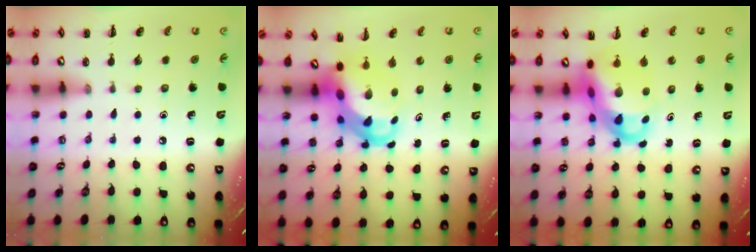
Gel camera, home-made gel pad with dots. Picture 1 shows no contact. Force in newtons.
{"total": 6.4, "press": 6.1, "slide": 1.8}
{"total": 9.3, "press": 9.0, "slide": 2.4}